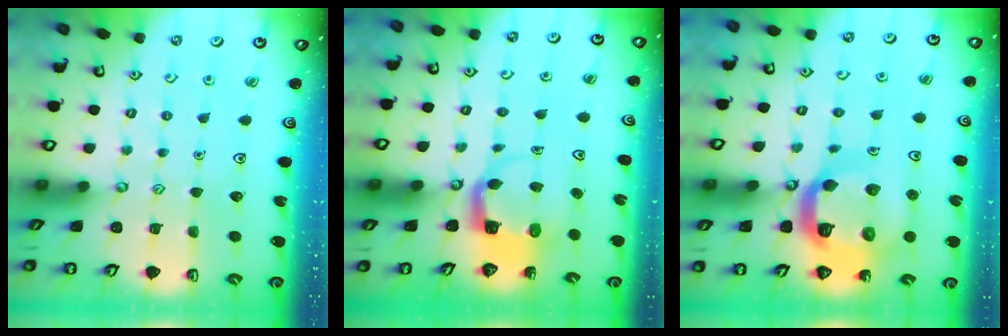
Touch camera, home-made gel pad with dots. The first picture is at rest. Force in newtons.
{"total": 4.4, "press": 4.4, "slide": 0.3}
{"total": 16.2, "press": 16.1, "slide": 1.8}